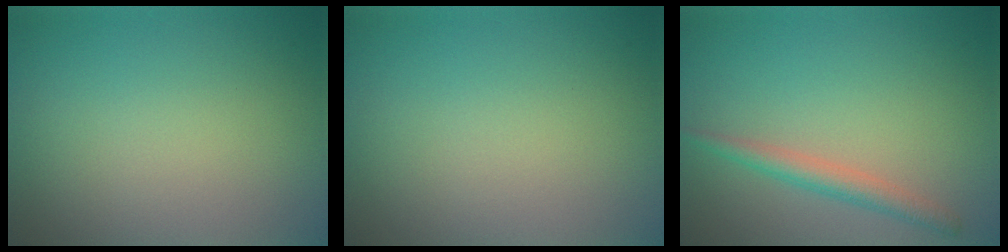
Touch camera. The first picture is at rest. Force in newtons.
{"total": 0.0}
{"total": 2.0, "press": 2.0, "slide": 0.0}